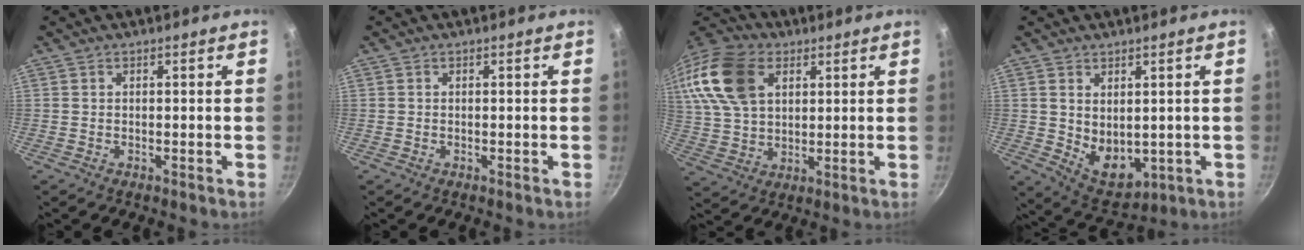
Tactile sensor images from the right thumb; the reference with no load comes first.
{"total": 0.0}
{"total": 18.3, "force": [6.3, 12.0, 12.3], "torque": [-0.238, 0.009, 0.117]}
{"total": 8.2, "force": [0.9, 5.5, 6.0], "torque": [-0.074, -0.024, 0.038]}